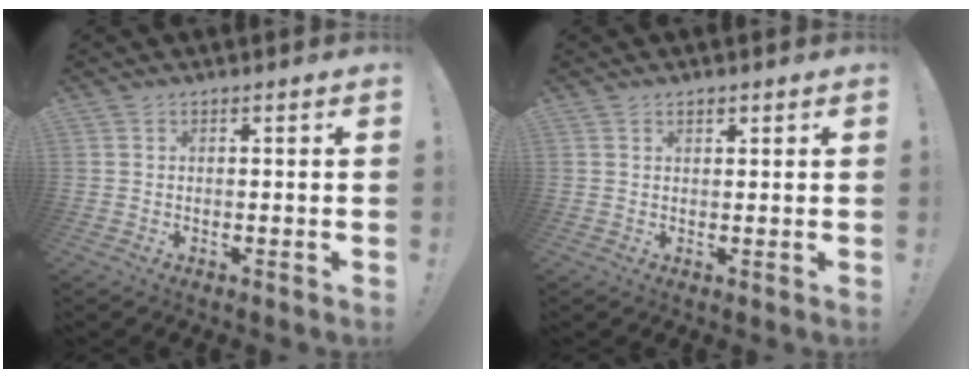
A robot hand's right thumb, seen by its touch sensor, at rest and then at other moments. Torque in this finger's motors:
{"motor_torque": [-0.21, 0.26, 0.02, -0.03, 0.00]}